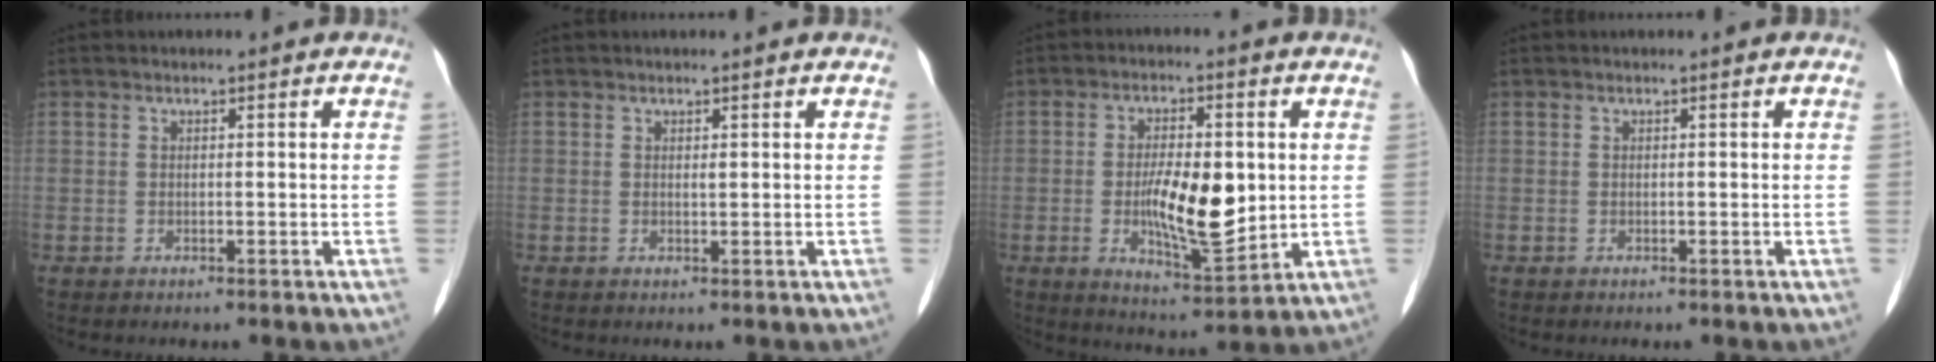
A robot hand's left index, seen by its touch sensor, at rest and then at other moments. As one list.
[{"total": 0.7, "force": [0.4, 0.2, 0.5], "torque": [-0.012, 0.004, 0.007]}, {"total": 10.2, "force": [-0.2, 3.4, 9.6], "torque": [-0.172, -0.009, 0.001]}, {"total": 0.0}]